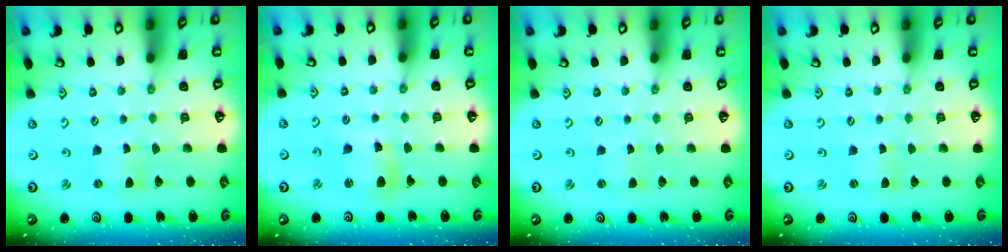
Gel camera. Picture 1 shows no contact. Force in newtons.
{"total": 9.1, "press": 9.1, "slide": 1.1}
{"total": 0.5, "press": 0.5, "slide": 0.1}
{"total": 0.7, "press": 0.7, "slide": 0.1}